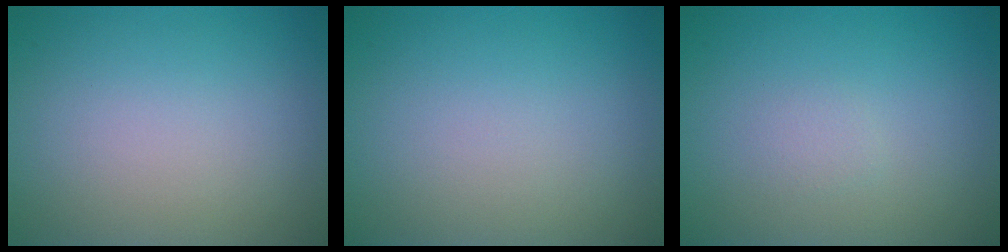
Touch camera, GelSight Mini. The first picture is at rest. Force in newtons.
{"total": 0.0}
{"total": 0.7, "press": 0.7, "slide": 0.0}